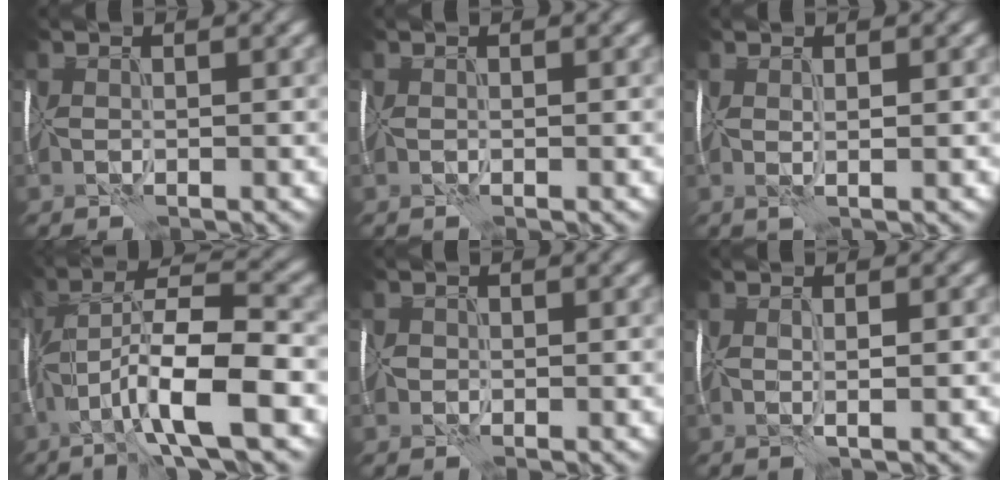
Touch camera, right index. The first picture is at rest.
{"total": 0.0}
{"total": 1.3, "force": [0.9, 0.2, 0.9], "torque": [-0.009, 0.004, 0.015]}
{"total": 9.3, "force": [-3.5, 2.2, 8.3], "torque": [-0.144, 0.016, -0.065]}
{"total": 0.7, "force": [-0.1, 0.7, -0.1], "torque": [0.004, 0.004, -0.006]}
{"total": 1.4, "force": [0.7, 0.3, 1.2], "torque": [-0.006, 0.007, 0.013]}